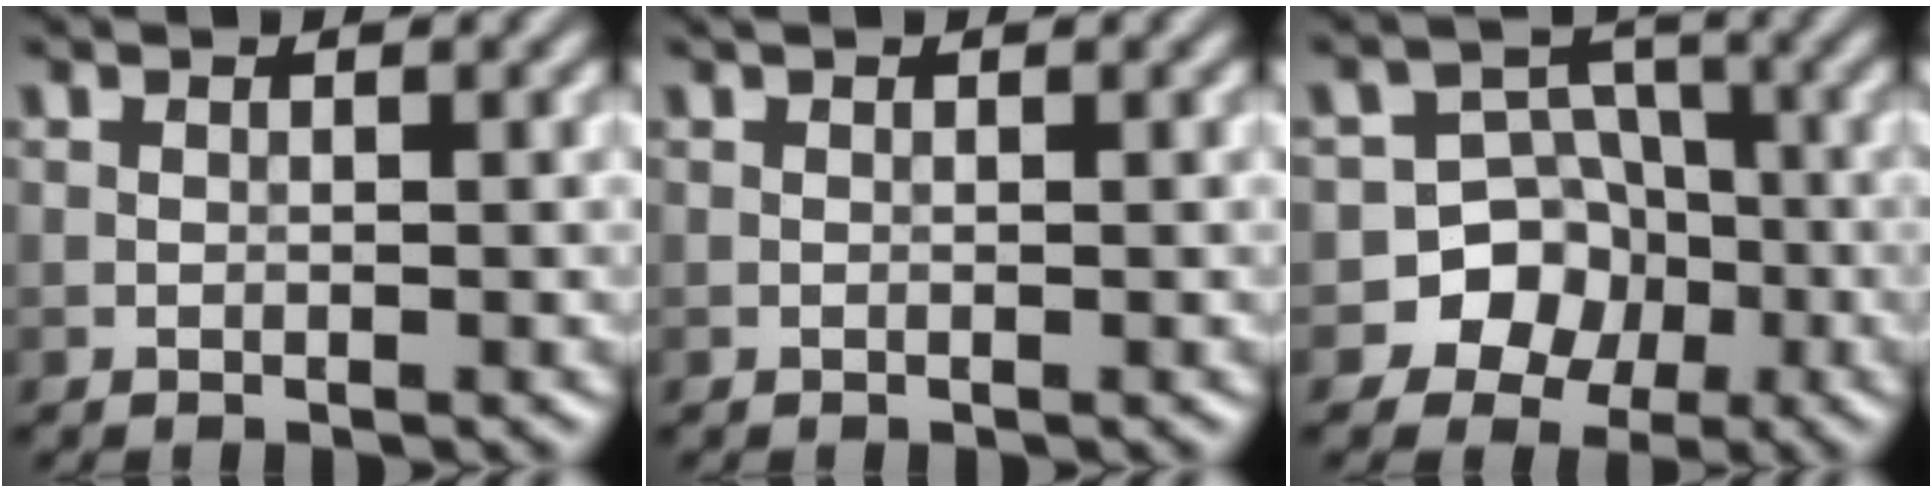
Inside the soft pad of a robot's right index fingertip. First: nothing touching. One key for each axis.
{"total": 0.0}
{"total": 7.2, "fx": -3.0, "fy": 6.5, "fz": 1.3, "tx": 0.012, "ty": 0.006, "tz": -0.075}